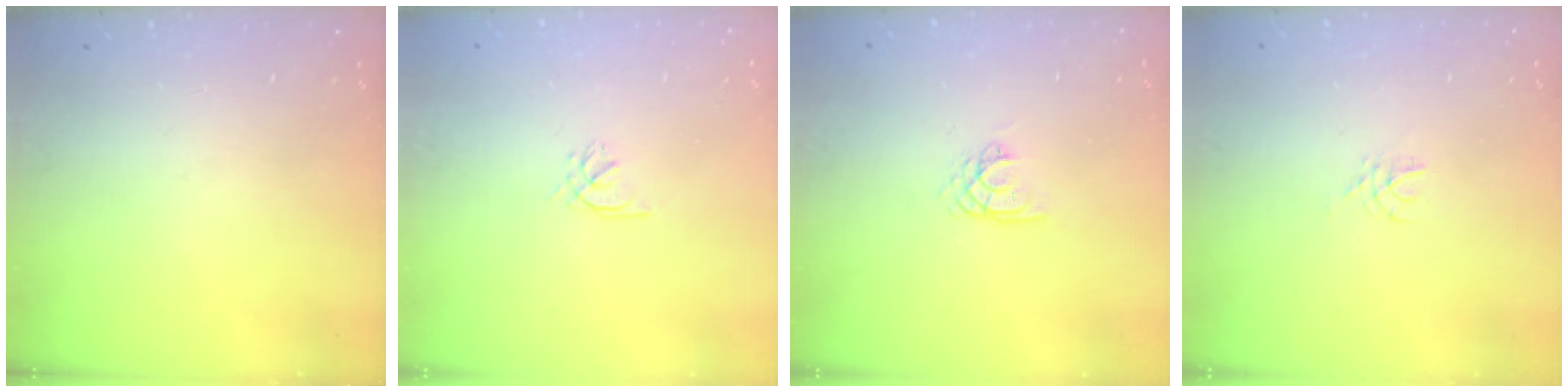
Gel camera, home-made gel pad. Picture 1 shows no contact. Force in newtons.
{"total": 0.9, "press": 0.8, "slide": 0.4}
{"total": 2.2, "press": 2.2, "slide": 0.2}
{"total": 4.1, "press": 4.0, "slide": 0.5}